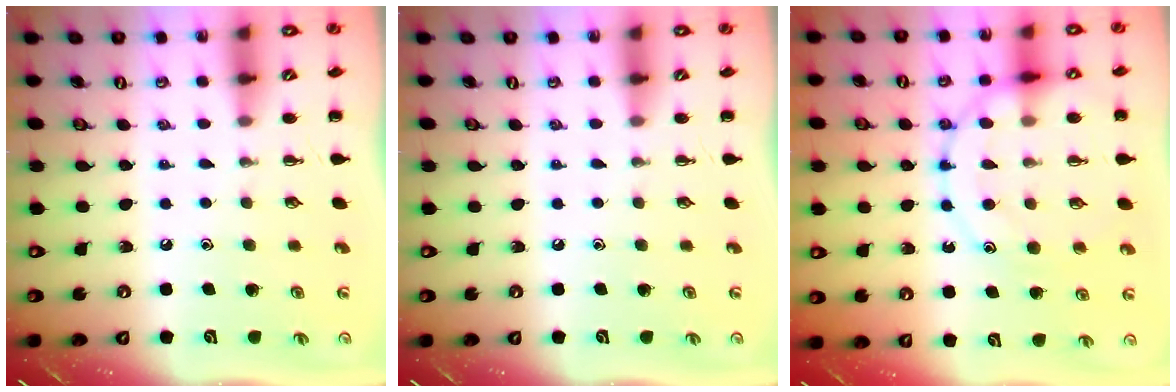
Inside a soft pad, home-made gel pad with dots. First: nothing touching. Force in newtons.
{"total": 0.0}
{"total": 15.7, "press": 15.5, "slide": 2.1}